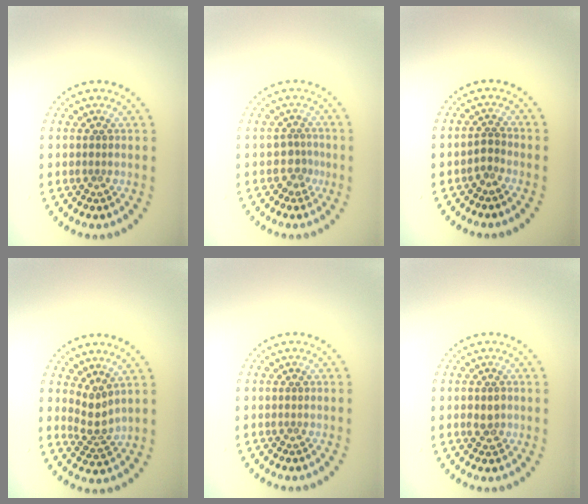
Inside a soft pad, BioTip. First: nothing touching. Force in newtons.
{"total": 1.8, "press": 1.2, "slide": 1.3}
{"total": 1.1, "press": 0.8, "slide": 0.8}
{"total": 2.4, "press": 1.6, "slide": 1.8}
{"total": 0.0}
{"total": 1.6, "press": 1.6, "slide": 0.3}